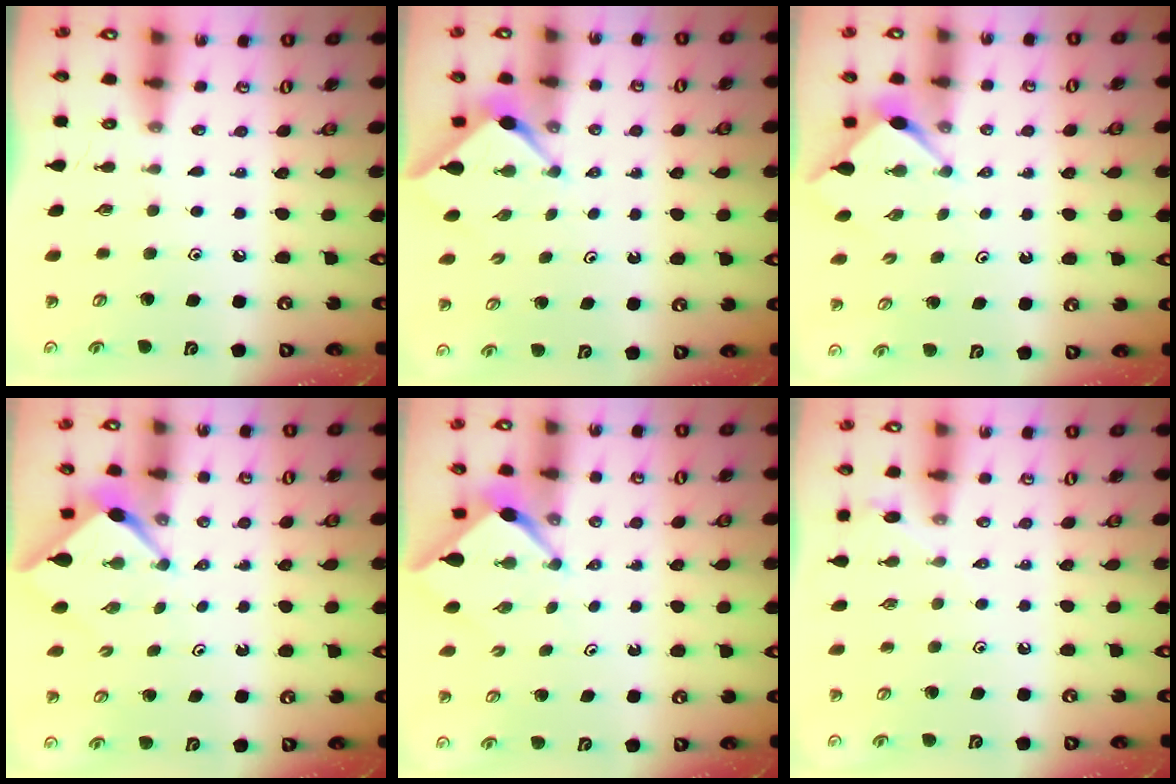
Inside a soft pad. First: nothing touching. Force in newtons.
{"total": 3.0, "press": 2.9, "slide": 0.3}
{"total": 2.8, "press": 2.8, "slide": 0.3}
{"total": 2.4, "press": 2.4, "slide": 0.2}
{"total": 2.4, "press": 2.4, "slide": 0.2}
{"total": 4.6, "press": 4.5, "slide": 0.8}